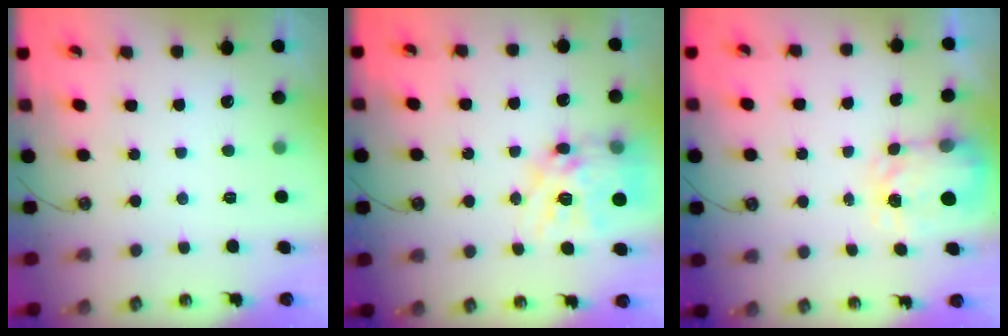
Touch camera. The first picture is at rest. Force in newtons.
{"total": 18.0, "press": 18.0, "slide": 1.5}
{"total": 3.8, "press": 3.7, "slide": 0.6}